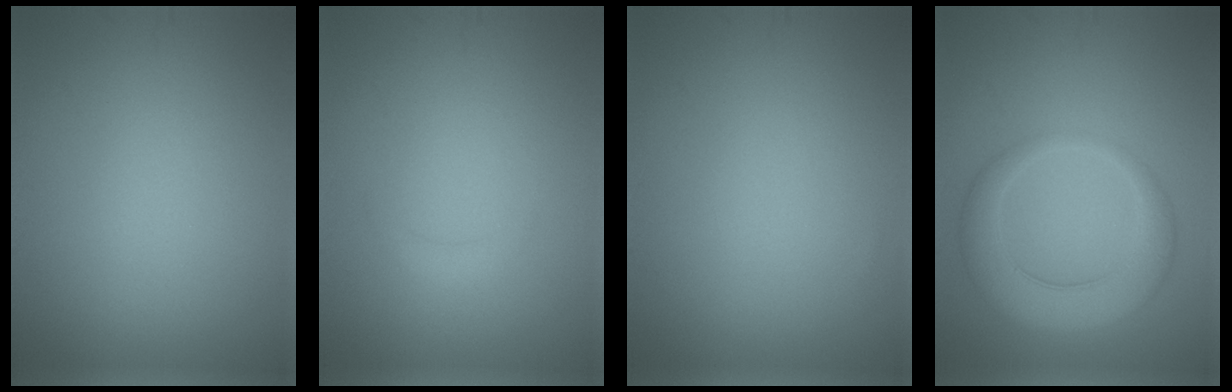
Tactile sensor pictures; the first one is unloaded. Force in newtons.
{"total": 1.0, "press": 1.0, "slide": 0.1}
{"total": 0.0}
{"total": 5.5, "press": 5.5, "slide": 0.3}